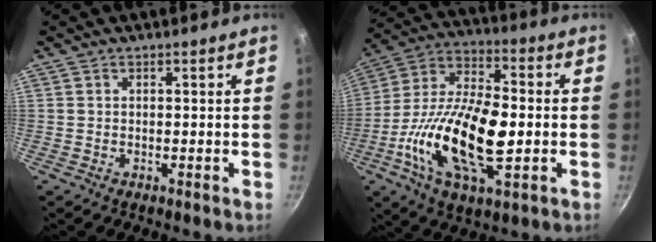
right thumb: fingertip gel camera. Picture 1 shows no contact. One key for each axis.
{"total": 21.6, "fx": -3.6, "fy": 9.9, "fz": 18.8, "tx": -0.349, "ty": 0.024, "tz": -0.076}